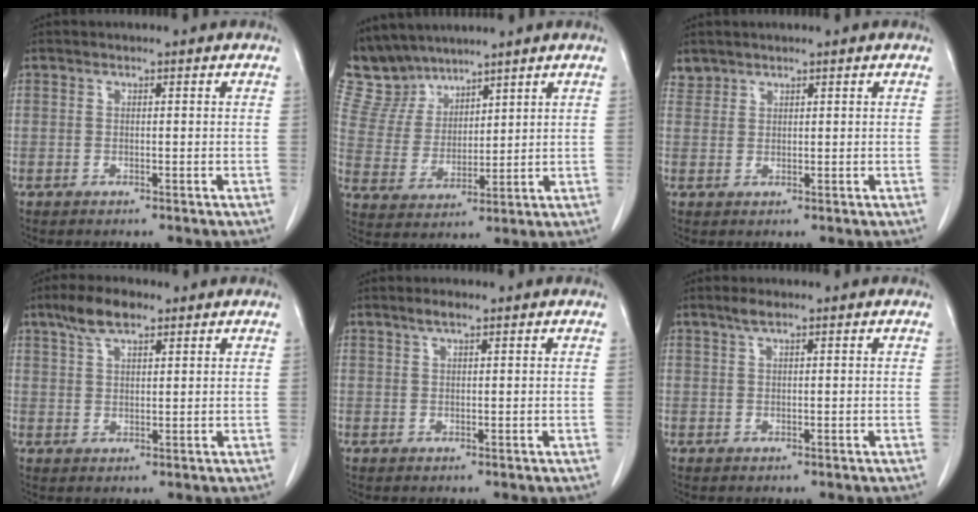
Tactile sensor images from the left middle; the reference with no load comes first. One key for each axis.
{"total": 7.8, "fx": 7.3, "fy": 2.9, "fz": 0.3, "tx": -0.020, "ty": 0.012, "tz": 0.162}
{"total": 1.6, "fx": 1.4, "fy": 0.7, "fz": -0.3, "tx": 0.011, "ty": 0.006, "tz": 0.027}
{"total": 5.4, "fx": 3.7, "fy": 1.9, "fz": 3.5, "tx": -0.072, "ty": 0.014, "tz": 0.071}
{"total": 1.6, "fx": 1.1, "fy": 0.2, "fz": 1.1, "tx": -0.025, "ty": 0.006, "tz": 0.023}
{"total": 1.6, "fx": 1.1, "fy": 0.1, "fz": 1.1, "tx": -0.026, "ty": 0.006, "tz": 0.023}